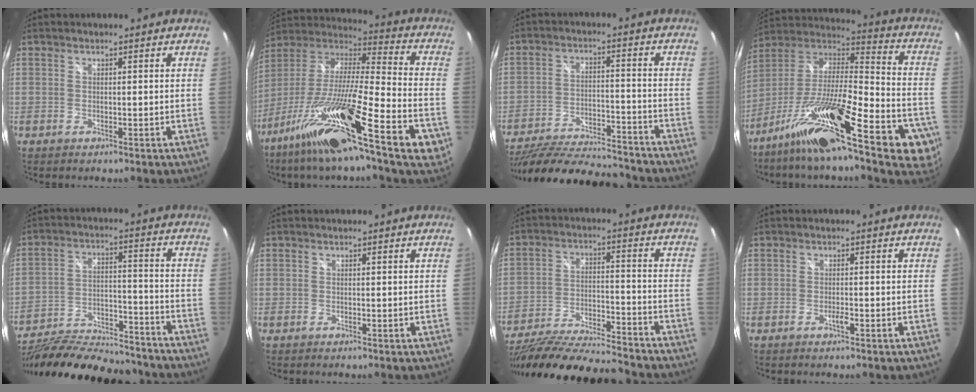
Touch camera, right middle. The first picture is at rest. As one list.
[{"total": 27.7, "force": [-15.0, 2.6, 23.1], "torque": [-0.371, -0.061, -0.266]}, {"total": 22.6, "force": [-19.9, 4.5, 9.7], "torque": [-0.187, -0.033, -0.293]}, {"total": 28.6, "force": [-16.0, 6.9, 22.7], "torque": [-0.330, -0.029, -0.263]}, {"total": 28.1, "force": [-23.7, 7.3, 13.2], "torque": [-0.244, -0.032, -0.346]}, {"total": 0.0}, {"total": 23.4, "force": [-20.3, 3.7, 11.2], "torque": [-0.211, -0.055, -0.319]}, {"total": 1.1, "force": [-0.7, 0.3, 0.9], "torque": [-0.016, 0.000, -0.014]}]